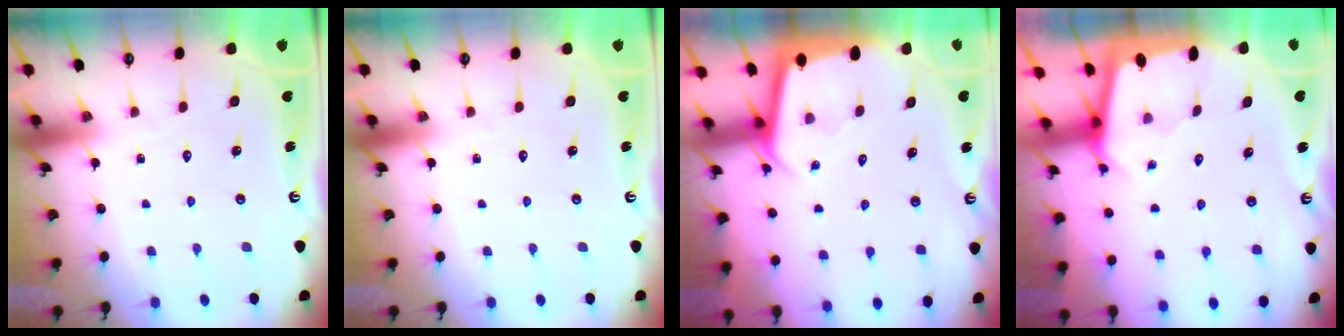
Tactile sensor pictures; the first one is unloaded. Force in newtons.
{"total": 0.0}
{"total": 2.5, "press": 2.5, "slide": 0.1}
{"total": 1.6, "press": 1.6, "slide": 0.2}